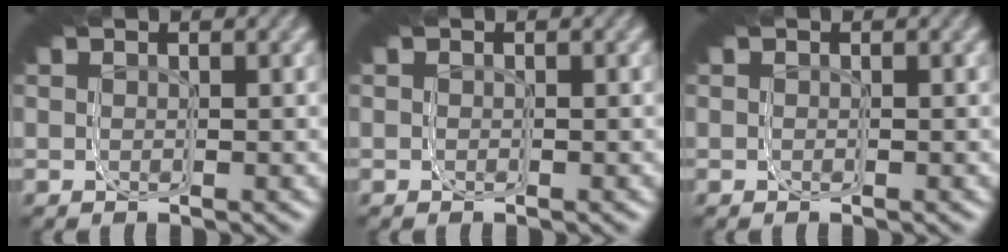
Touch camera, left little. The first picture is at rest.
{"total": 0.0}
{"total": 0.0}